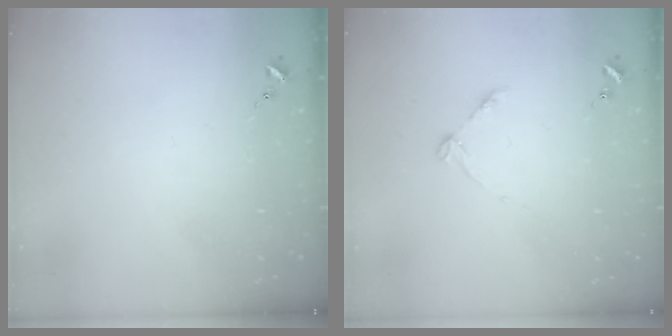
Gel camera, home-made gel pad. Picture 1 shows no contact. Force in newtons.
{"total": 4.0, "press": 4.0, "slide": 0.5}